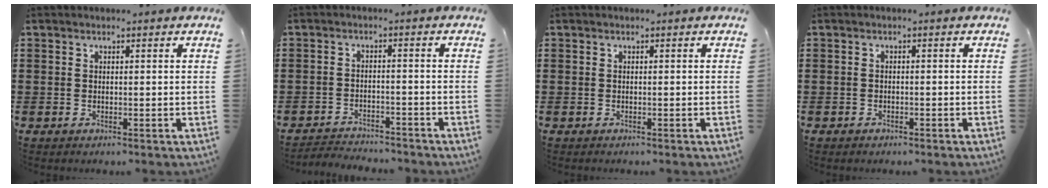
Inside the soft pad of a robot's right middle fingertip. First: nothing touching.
{"total": 3.0, "force": [-3.0, 0.3, 0.1], "torque": [-0.008, -0.001, -0.065]}
{"total": 0.0}
{"total": 0.6, "force": [-0.6, 0.3, 0.1], "torque": [-0.003, 0.000, -0.013]}